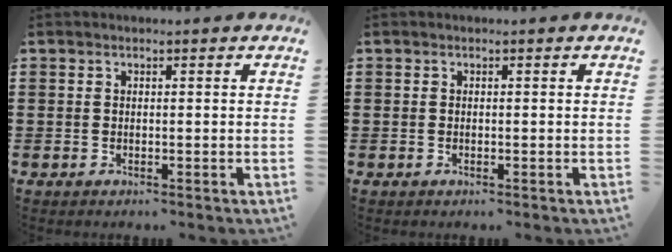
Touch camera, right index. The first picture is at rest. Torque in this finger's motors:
{"motor_torque": [-0.07, 0.07, 0.00, 0.01]}